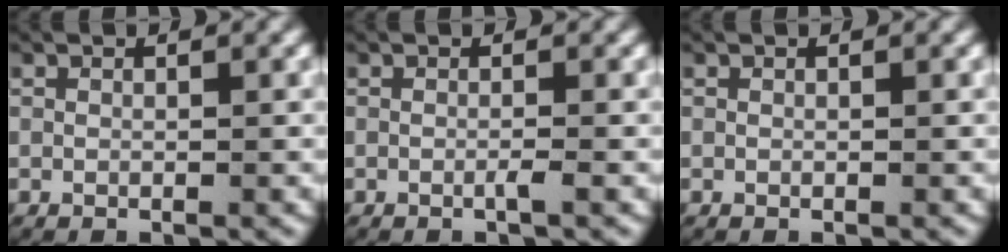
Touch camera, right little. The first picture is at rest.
{"total": 0.5, "force": [-0.3, -0.1, 0.4], "torque": [-0.009, 0.001, -0.008]}
{"total": 0.0}